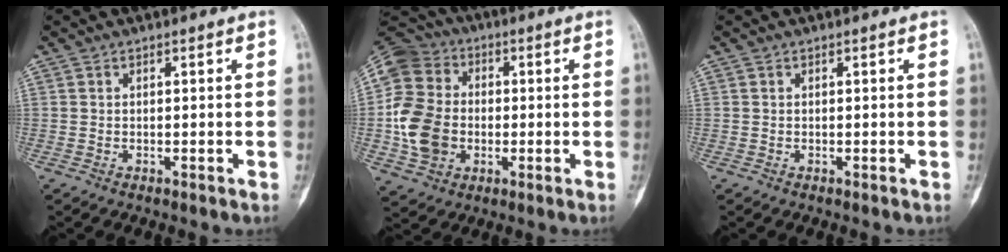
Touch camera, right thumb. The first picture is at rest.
{"total": 15.5, "force": [-1.6, 12.7, 8.8], "torque": [-0.159, 0.017, -0.035]}
{"total": 0.0}